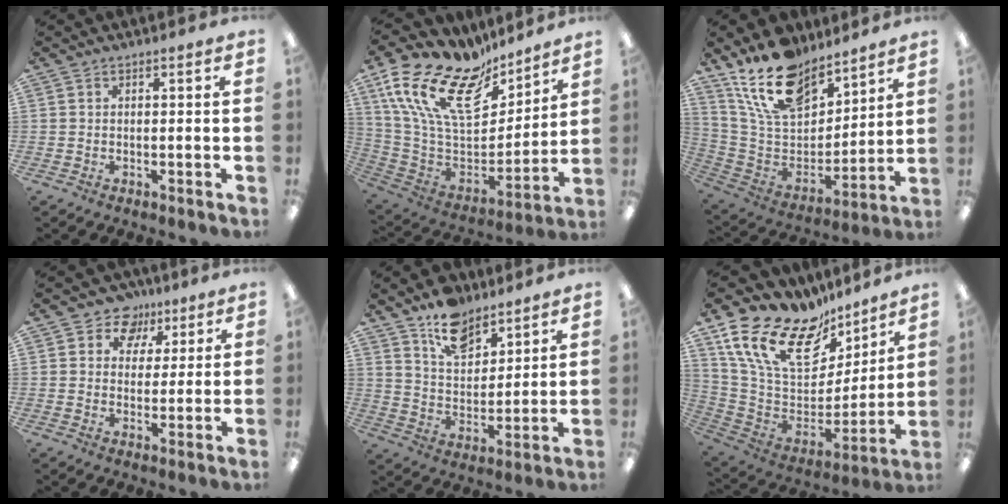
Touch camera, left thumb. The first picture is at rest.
{"total": 22.4, "force": [12.8, 12.3, 13.6], "torque": [-0.266, -0.083, 0.230]}
{"total": 19.2, "force": [14.3, 9.6, 8.5], "torque": [-0.180, -0.077, 0.265]}
{"total": 8.4, "force": [4.7, 6.4, 2.6], "torque": [-0.031, -0.026, 0.082]}
{"total": 11.7, "force": [8.9, 6.3, 4.4], "torque": [-0.070, -0.049, 0.165]}
{"total": 21.2, "force": [13.8, 11.4, 11.4], "torque": [-0.219, -0.094, 0.250]}